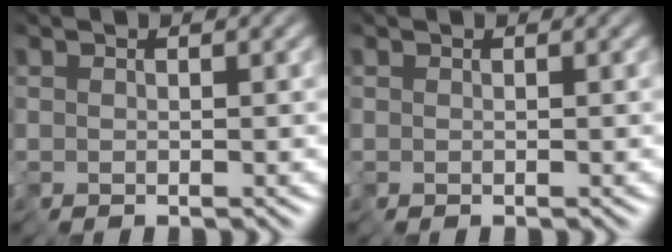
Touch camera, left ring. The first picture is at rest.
{"total": 0.0}